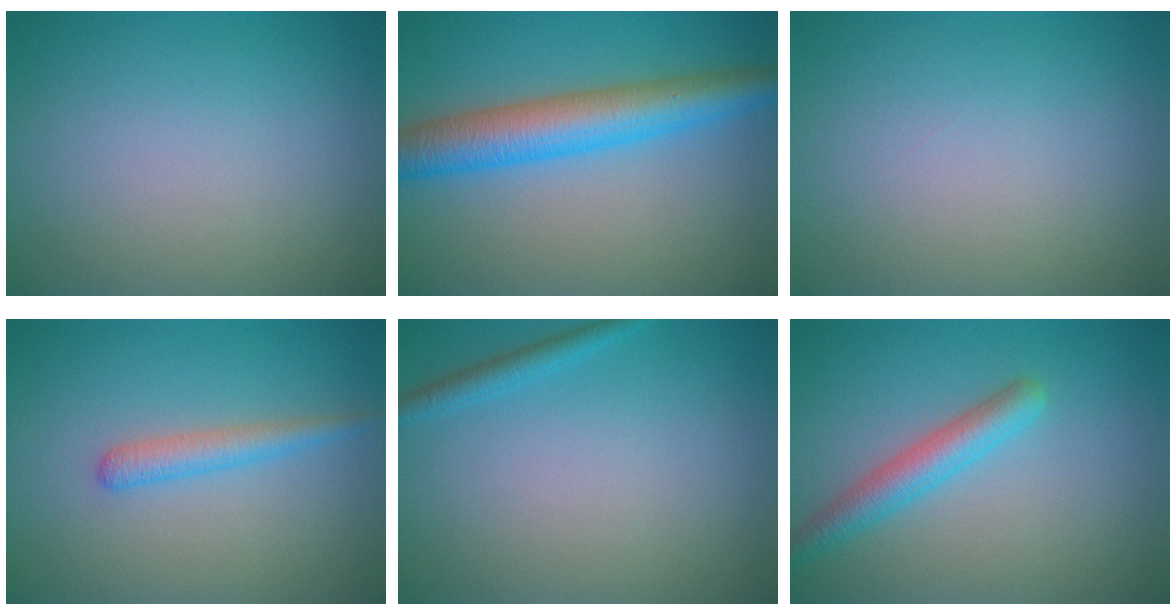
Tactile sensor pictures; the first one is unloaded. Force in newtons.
{"total": 6.7, "press": 6.7, "slide": 0.1}
{"total": 0.0}
{"total": 2.0, "press": 1.9, "slide": 0.1}
{"total": 1.5, "press": 1.5, "slide": 0.1}
{"total": 3.2, "press": 3.2, "slide": 0.1}